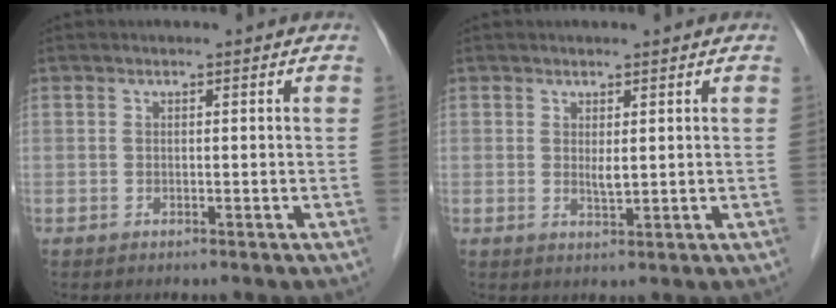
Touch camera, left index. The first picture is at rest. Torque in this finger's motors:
{"motor_torque": [0.20, 0.05, 0.01, 0.03]}